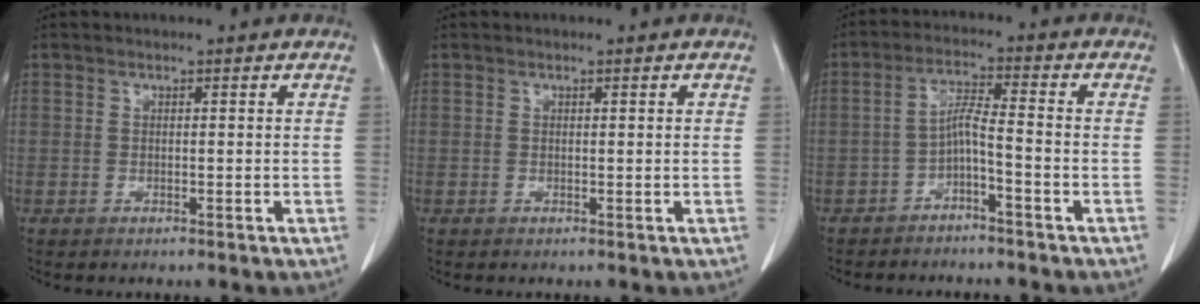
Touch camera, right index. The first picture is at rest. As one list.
[{"total": 0.0}, {"total": 4.2, "force": [-2.2, 0.1, 3.6], "torque": [-0.068, 0.017, -0.040]}]